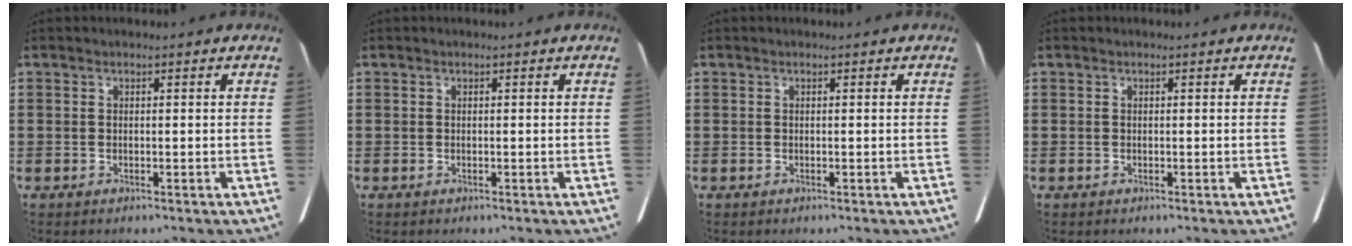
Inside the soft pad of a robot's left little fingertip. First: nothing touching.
{"total": 0.0}
{"total": 0.0}
{"total": 0.0}